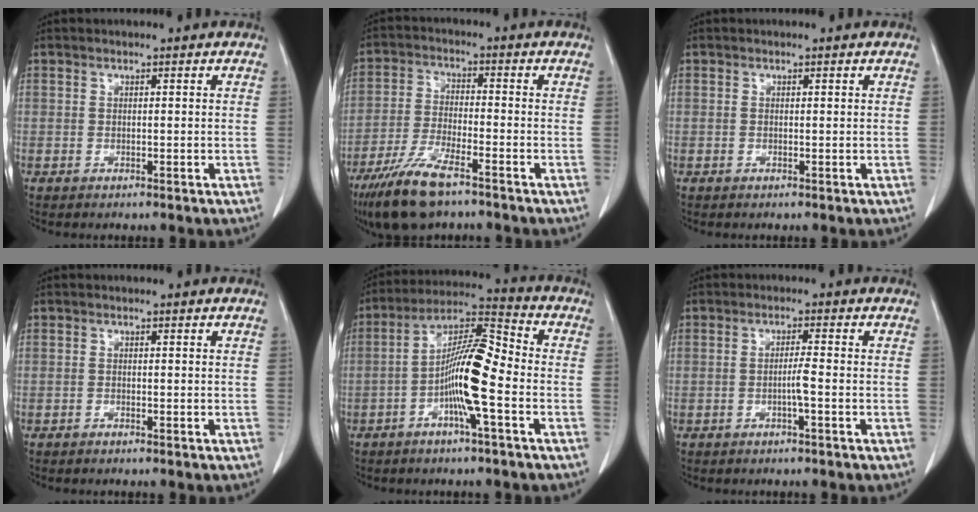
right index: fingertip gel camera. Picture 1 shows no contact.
{"total": 10.4, "force": [-7.2, 2.2, 7.2], "torque": [-0.149, -0.024, -0.134]}
{"total": 0.0}
{"total": 0.0}
{"total": 11.1, "force": [-3.0, 1.1, 10.6], "torque": [-0.198, 0.018, -0.060]}
{"total": 2.2, "force": [-0.8, -0.3, 2.1], "torque": [-0.036, 0.001, -0.015]}